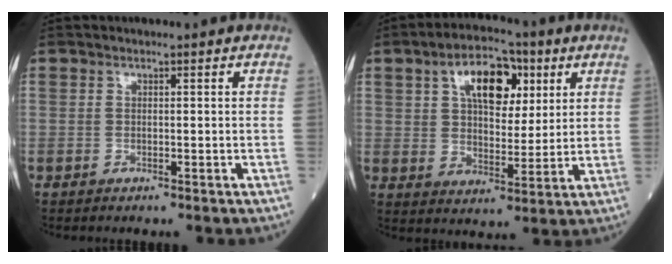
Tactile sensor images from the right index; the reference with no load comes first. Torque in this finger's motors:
{"motor_torque": [1.12, 1.02, 0.18, 0.06]}